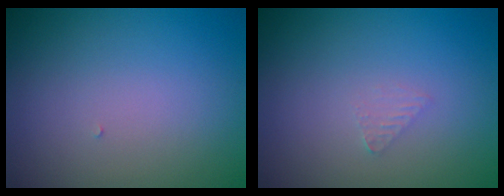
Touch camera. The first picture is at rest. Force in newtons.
{"total": 0.8, "press": 0.8, "slide": 0.1}